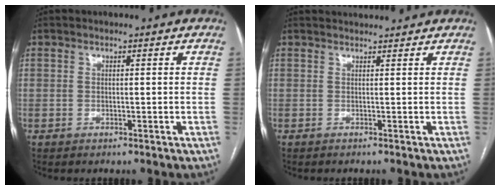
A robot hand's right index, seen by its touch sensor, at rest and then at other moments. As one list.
[{"total": 2.9, "force": [2.7, 0.3, 0.9], "torque": [-0.028, 0.033, 0.028]}]